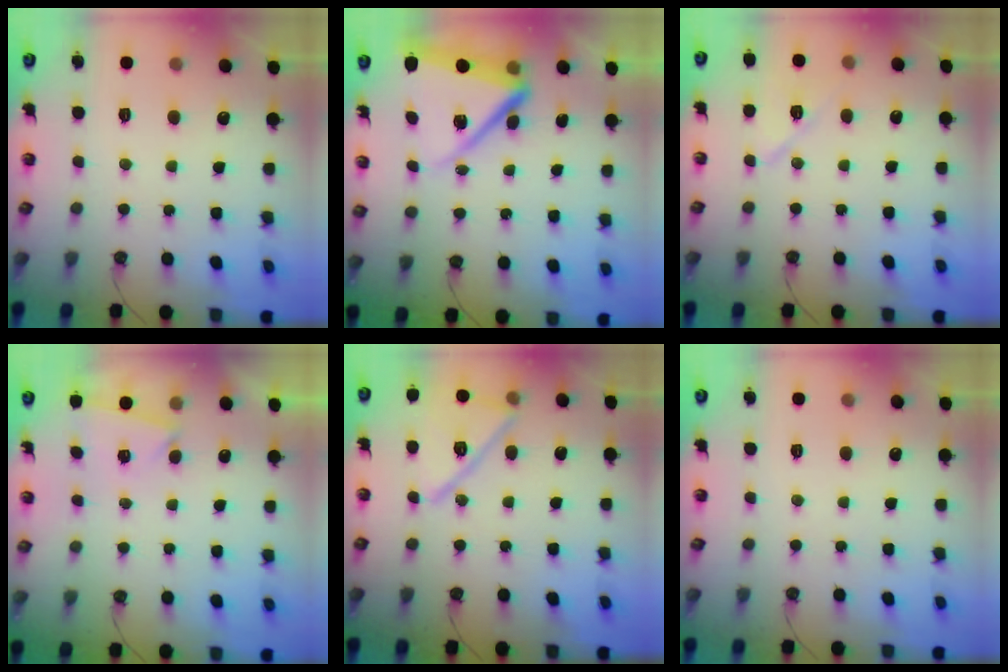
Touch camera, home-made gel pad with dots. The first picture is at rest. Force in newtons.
{"total": 11.1, "press": 11.0, "slide": 1.5}
{"total": 8.1, "press": 8.0, "slide": 1.2}
{"total": 2.1, "press": 1.7, "slide": 1.3}
{"total": 15.5, "press": 15.4, "slide": 1.1}
{"total": 0.0}